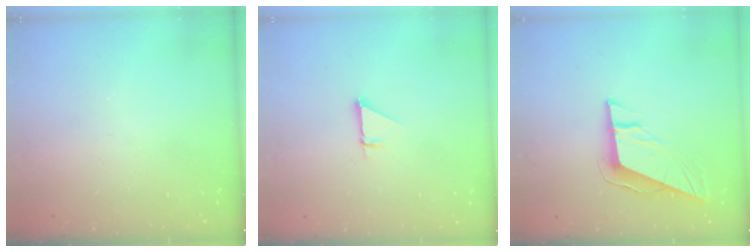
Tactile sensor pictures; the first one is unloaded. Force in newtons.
{"total": 1.0, "press": 1.0, "slide": 0.1}
{"total": 9.6, "press": 9.5, "slide": 1.0}